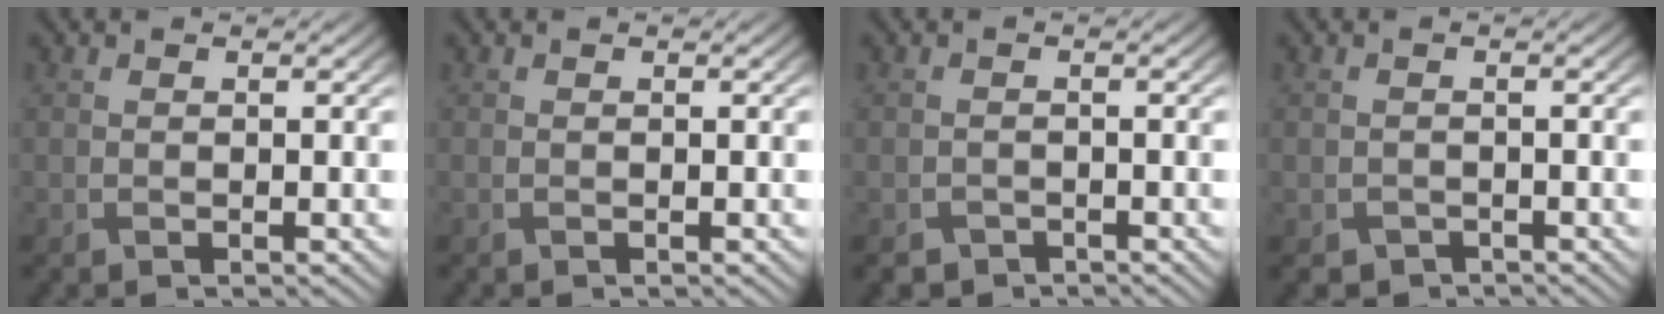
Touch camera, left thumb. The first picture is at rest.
{"total": 0.0}
{"total": 1.9, "force": [-1.6, 1.0, 0.2], "torque": [-0.002, -0.005, -0.033]}
{"total": 1.5, "force": [-1.2, 0.9, 0.1], "torque": [0.000, -0.003, -0.024]}